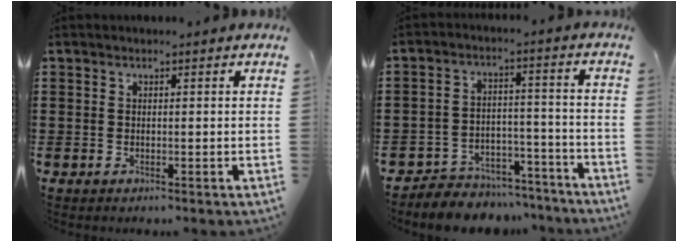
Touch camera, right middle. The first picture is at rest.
{"total": 6.0, "force": [-5.8, 1.5, 0.1], "torque": [0.001, 0.022, -0.119]}